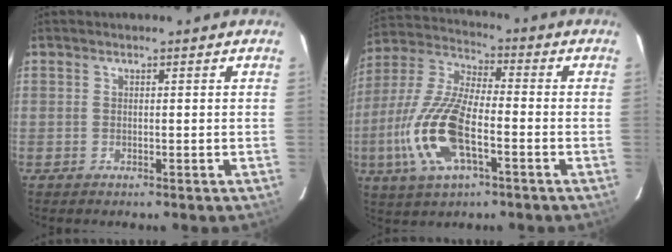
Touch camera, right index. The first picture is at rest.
{"total": 16.7, "force": [-5.2, 6.5, 14.4], "torque": [-0.315, -0.008, -0.102]}